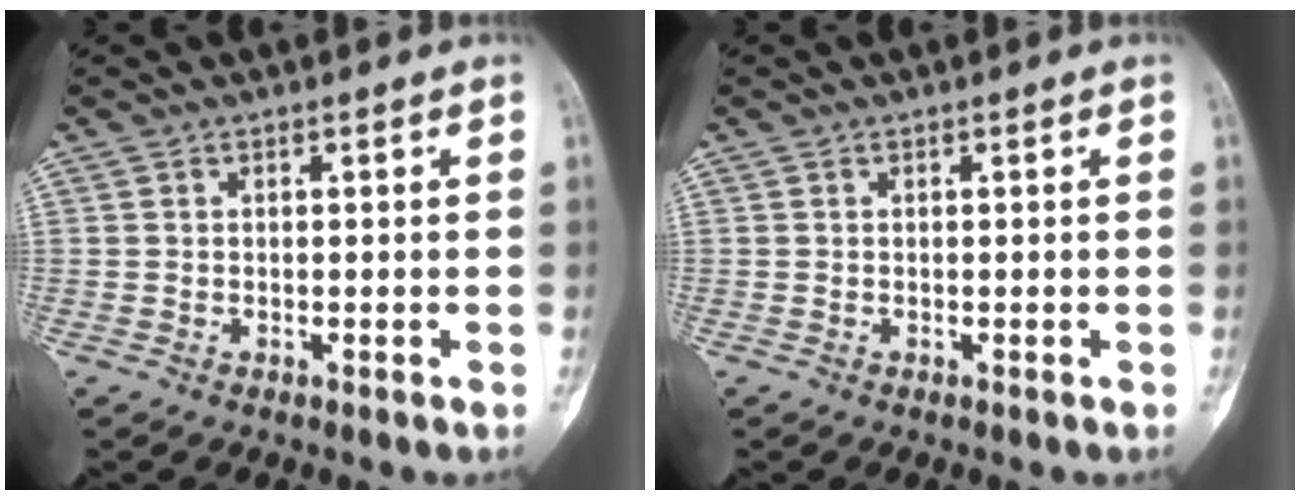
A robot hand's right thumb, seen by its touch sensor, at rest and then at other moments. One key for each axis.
{"total": 0.0}